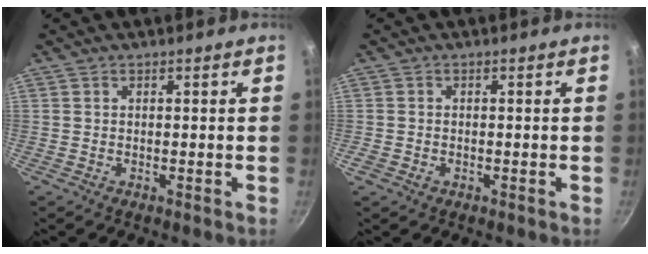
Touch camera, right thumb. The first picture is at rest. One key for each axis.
{"total": 1.2, "fx": -0.6, "fy": 0.9, "fz": 0.6, "tx": -0.011, "ty": 0.000, "tz": -0.011}